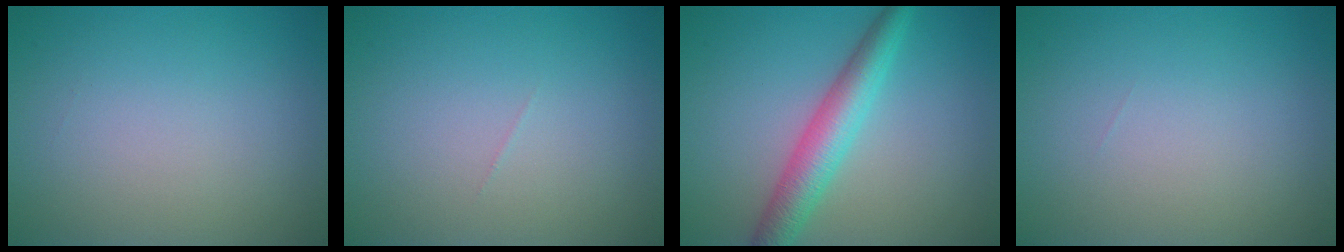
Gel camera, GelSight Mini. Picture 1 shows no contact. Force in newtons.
{"total": 0.0}
{"total": 4.5, "press": 4.5, "slide": 0.1}
{"total": 0.0}